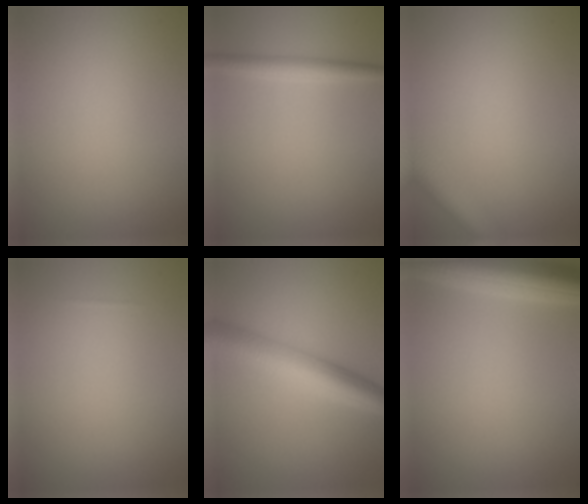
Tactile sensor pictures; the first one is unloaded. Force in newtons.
{"total": 2.3, "press": 2.3, "slide": 0.0}
{"total": 4.2, "press": 4.2, "slide": 0.3}
{"total": 0.0}
{"total": 6.6, "press": 6.6, "slide": 0.3}
{"total": 6.6, "press": 6.6, "slide": 0.3}